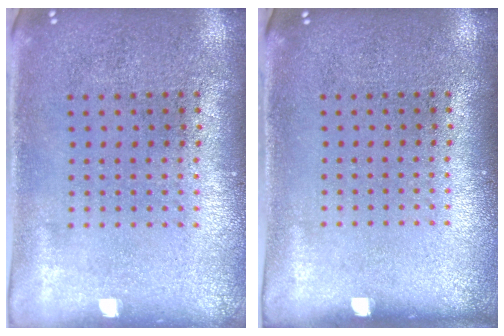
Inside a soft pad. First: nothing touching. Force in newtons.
{"total": 0.0}